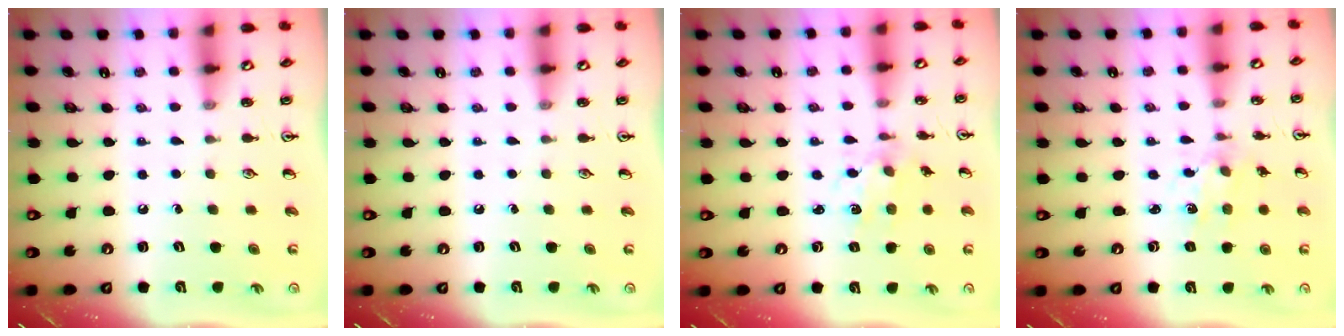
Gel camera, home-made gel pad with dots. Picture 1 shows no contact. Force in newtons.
{"total": 0.0}
{"total": 2.9, "press": 2.9, "slide": 0.2}
{"total": 1.8, "press": 1.8, "slide": 0.3}